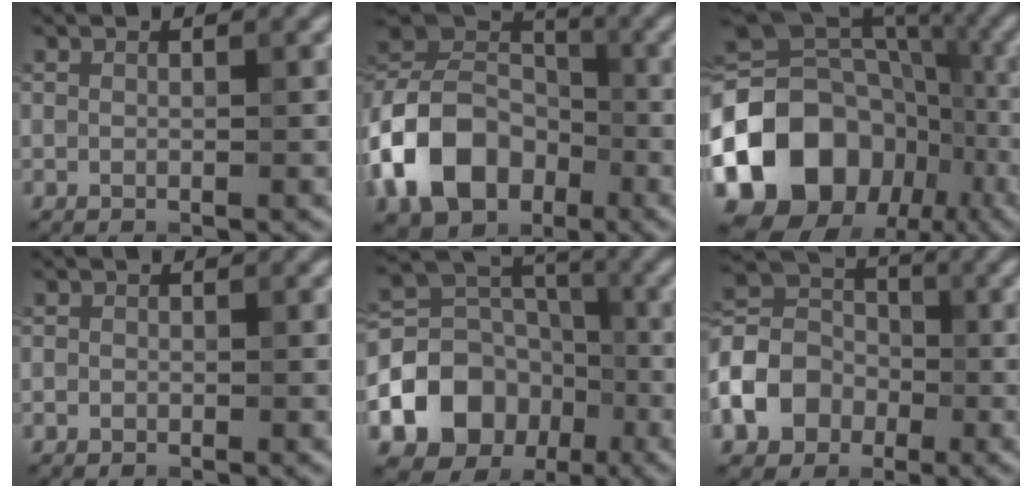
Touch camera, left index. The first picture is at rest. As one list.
[{"total": 10.1, "force": [-3.6, 7.4, 5.8], "torque": [-0.113, 0.012, -0.082]}, {"total": 15.6, "force": [-5.6, 11.9, 8.3], "torque": [-0.170, 0.014, -0.105]}, {"total": 0.7, "force": [-0.1, 0.6, 0.2], "torque": [0.012, 0.006, -0.008]}, {"total": 9.4, "force": [-3.2, 7.5, 4.7], "torque": [-0.094, 0.005, -0.064]}, {"total": 7.6, "force": [-2.4, 6.0, 4.1], "torque": [-0.090, 0.010, -0.056]}]